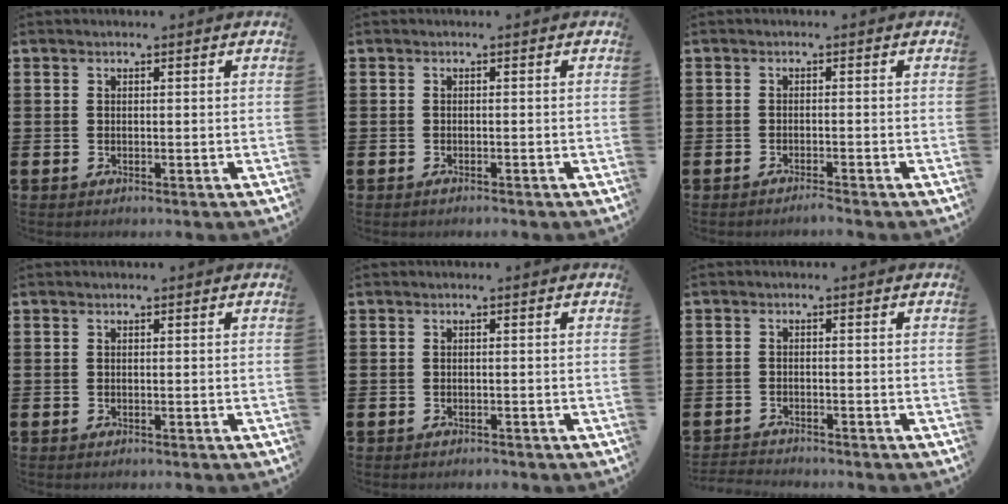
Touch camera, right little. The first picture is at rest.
{"total": 0.7, "force": [-0.5, 0.1, 0.4], "torque": [-0.009, -0.003, -0.009]}
{"total": 1.1, "force": [-1.0, -0.2, 0.2], "torque": [-0.005, -0.001, -0.021]}
{"total": 0.0}
{"total": 0.6, "force": [-0.6, 0.1, 0.0], "torque": [-0.002, -0.003, -0.011]}
{"total": 1.6, "force": [-1.6, 0.0, -0.2], "torque": [-0.002, 0.003, -0.034]}